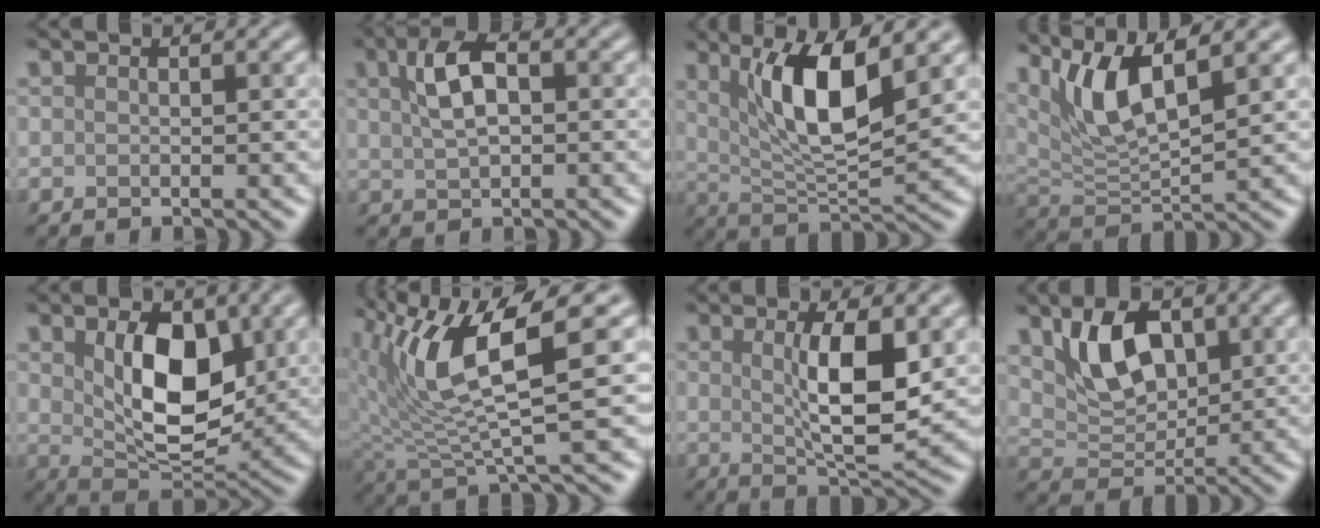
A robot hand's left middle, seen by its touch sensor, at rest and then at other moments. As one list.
[{"total": 4.2, "force": [1.2, 2.1, 3.5], "torque": [-0.071, 0.011, 0.018]}, {"total": 7.9, "force": [3.1, 2.1, 6.9], "torque": [-0.117, -0.009, 0.056]}, {"total": 6.6, "force": [3.7, 1.8, 5.2], "torque": [-0.108, 0.001, 0.070]}, {"total": 7.5, "force": [1.8, 4.2, 6.0], "torque": [-0.108, -0.011, 0.037]}, {"total": 8.3, "force": [2.8, 2.2, 7.6], "torque": [-0.159, -0.006, 0.053]}, {"total": 6.3, "force": [1.0, 1.6, 6.0], "torque": [-0.098, -0.008, 0.019]}, {"total": 5.4, "force": [2.3, 3.1, 3.7], "torque": [-0.073, -0.003, 0.041]}]